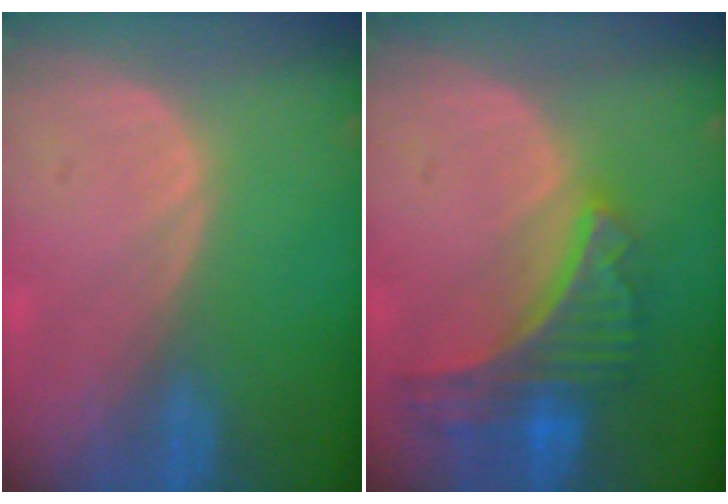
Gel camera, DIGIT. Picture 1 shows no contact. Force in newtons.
{"total": 9.0, "press": 7.9, "slide": 4.4}